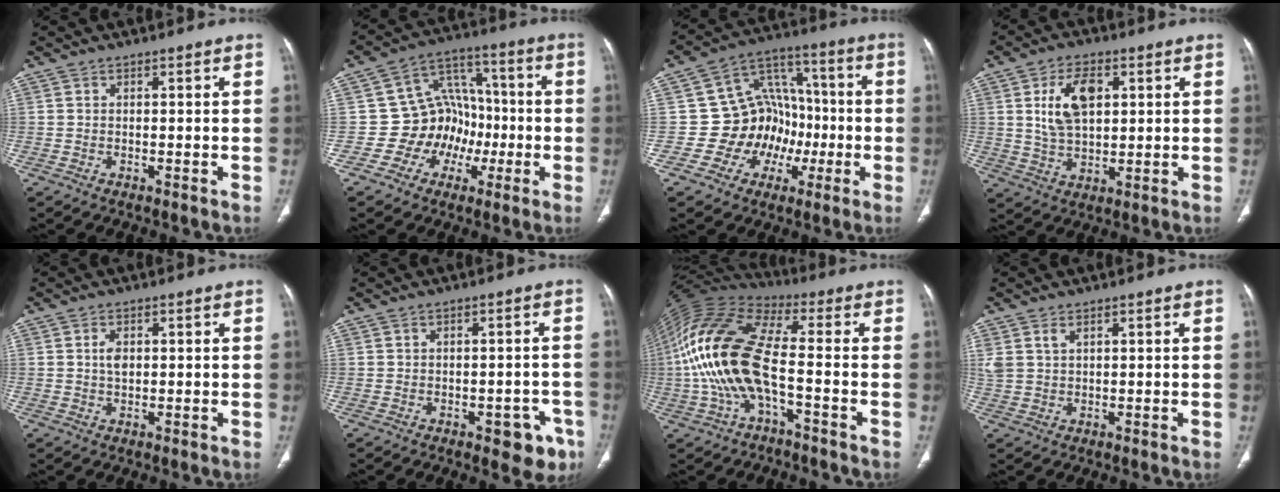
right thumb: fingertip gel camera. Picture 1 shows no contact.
{"total": 11.7, "force": [-2.8, 10.5, 4.4], "torque": [-0.008, 0.045, -0.047]}
{"total": 13.9, "force": [-2.9, 12.2, 5.8], "torque": [-0.024, 0.046, -0.045]}
{"total": 10.3, "force": [2.7, 6.1, 7.8], "torque": [-0.130, -0.004, 0.056]}
{"total": 2.4, "force": [0.4, 1.5, 1.8], "torque": [-0.031, 0.000, 0.007]}
{"total": 6.4, "force": [-3.3, 3.4, 4.3], "torque": [-0.025, 0.016, -0.035]}
{"total": 17.9, "force": [-3.1, 6.9, 16.2], "torque": [-0.353, 0.038, -0.064]}
{"total": 3.1, "force": [1.6, 1.8, 2.0], "torque": [-0.050, 0.005, 0.043]}